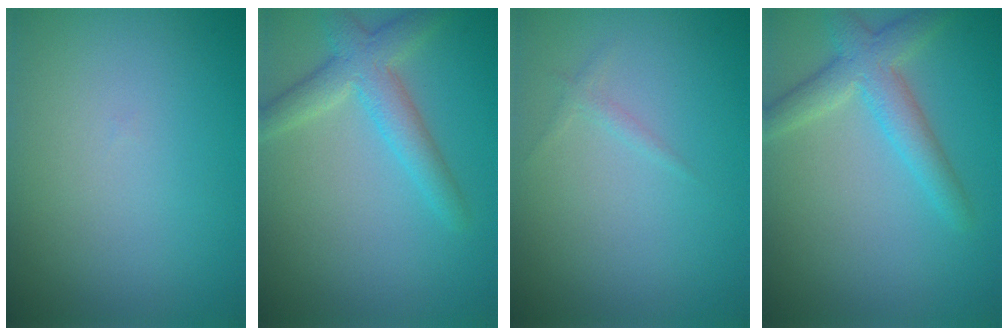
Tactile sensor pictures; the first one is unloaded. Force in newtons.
{"total": 3.7, "press": 3.7, "slide": 0.1}
{"total": 0.6, "press": 0.6, "slide": 0.1}
{"total": 3.7, "press": 3.7, "slide": 0.1}